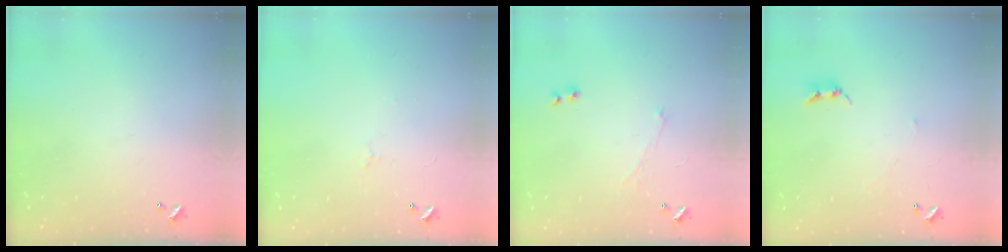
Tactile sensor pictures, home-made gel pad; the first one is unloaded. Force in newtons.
{"total": 0.5, "press": 0.1, "slide": 0.5}
{"total": 1.2, "press": 1.0, "slide": 0.8}
{"total": 2.4, "press": 2.4, "slide": 0.2}